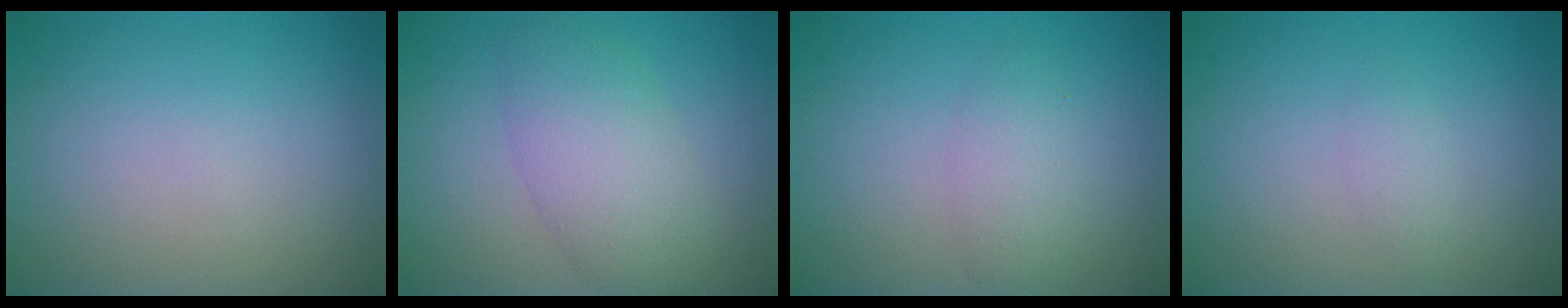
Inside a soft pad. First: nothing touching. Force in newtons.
{"total": 5.0, "press": 5.0, "slide": 0.2}
{"total": 2.2, "press": 2.2, "slide": 0.0}
{"total": 1.0, "press": 1.0, "slide": 0.1}